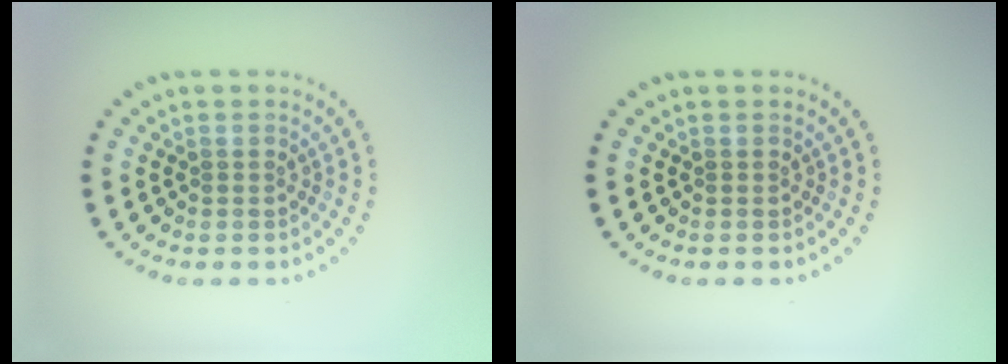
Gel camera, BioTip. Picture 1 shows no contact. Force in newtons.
{"total": 0.0}